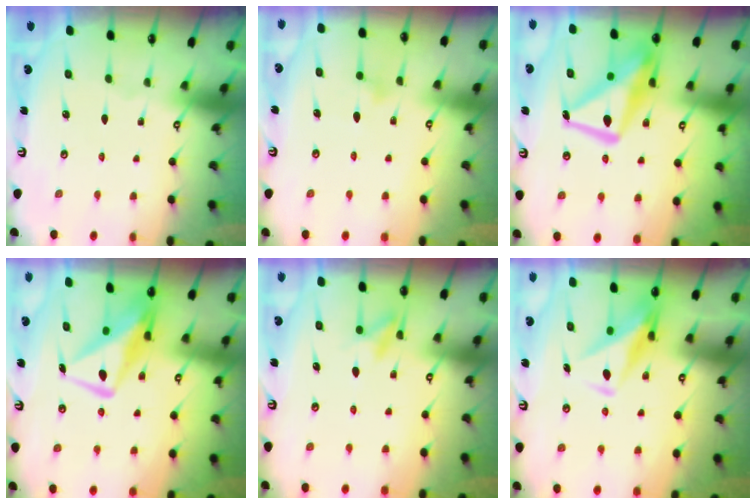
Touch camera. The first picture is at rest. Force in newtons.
{"total": 10.3, "press": 10.3, "slide": 0.5}
{"total": 15.9, "press": 15.8, "slide": 1.7}
{"total": 11.5, "press": 11.5, "slide": 1.0}
{"total": 7.6, "press": 7.6, "slide": 0.8}
{"total": 10.6, "press": 10.5, "slide": 0.8}